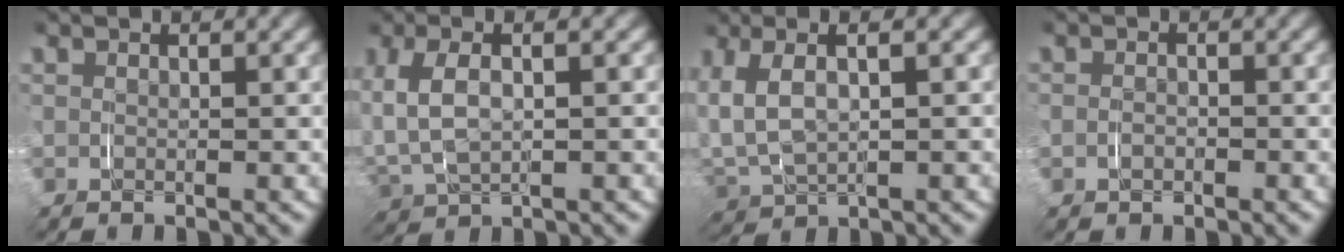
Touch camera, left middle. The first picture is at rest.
{"total": 1.2, "force": [0.6, 0.6, 0.8], "torque": [-0.025, -0.001, 0.012]}
{"total": 3.2, "force": [0.9, 2.2, 2.0], "torque": [-0.048, -0.004, 0.014]}
{"total": 1.1, "force": [-0.6, 0.8, -0.5], "torque": [-0.001, -0.006, -0.010]}